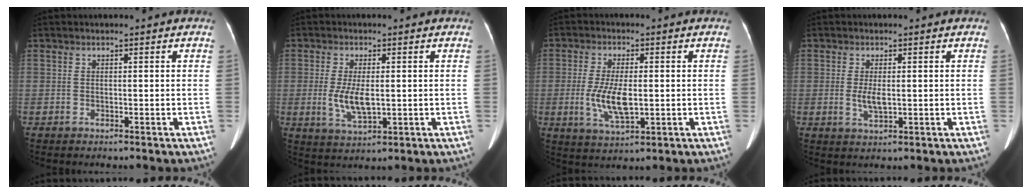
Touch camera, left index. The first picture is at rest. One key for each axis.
{"total": 5.5, "fx": -0.3, "fy": 1.9, "fz": 5.2, "tx": -0.112, "ty": -0.010, "tz": 0.001}
{"total": 7.1, "fx": -0.8, "fy": 2.3, "fz": 6.6, "tx": -0.141, "ty": -0.009, "tz": -0.010}
{"total": 2.9, "fx": -0.1, "fy": 0.9, "fz": 2.8, "tx": -0.059, "ty": -0.006, "tz": 0.002}